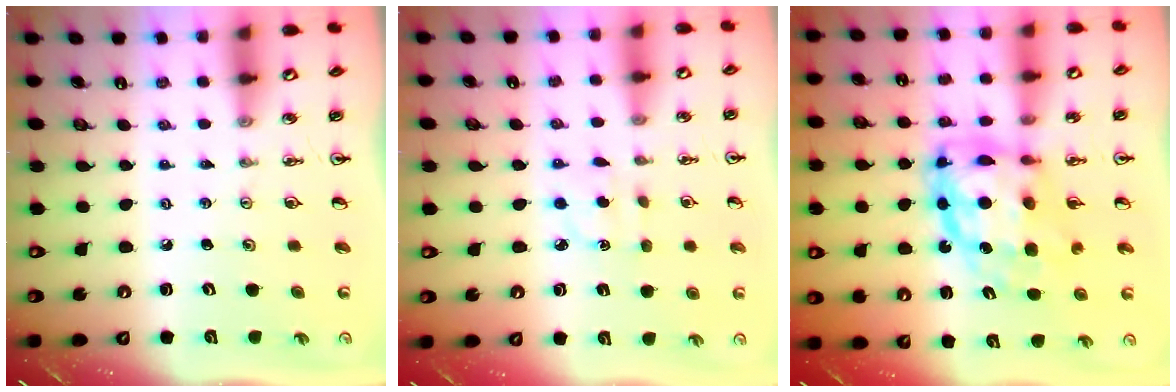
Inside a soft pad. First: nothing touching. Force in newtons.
{"total": 3.1, "press": 3.0, "slide": 0.7}
{"total": 14.0, "press": 13.9, "slide": 1.2}